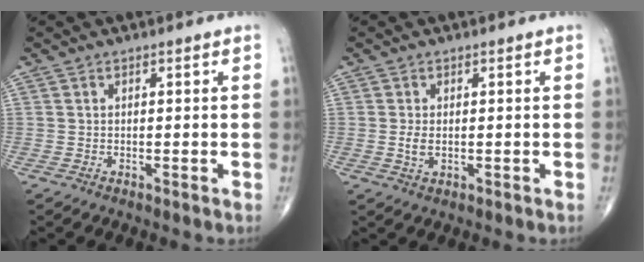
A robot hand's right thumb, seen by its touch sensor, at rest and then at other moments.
{"total": 2.1, "force": [-0.1, 1.2, 1.8], "torque": [-0.039, -0.005, 0.000]}